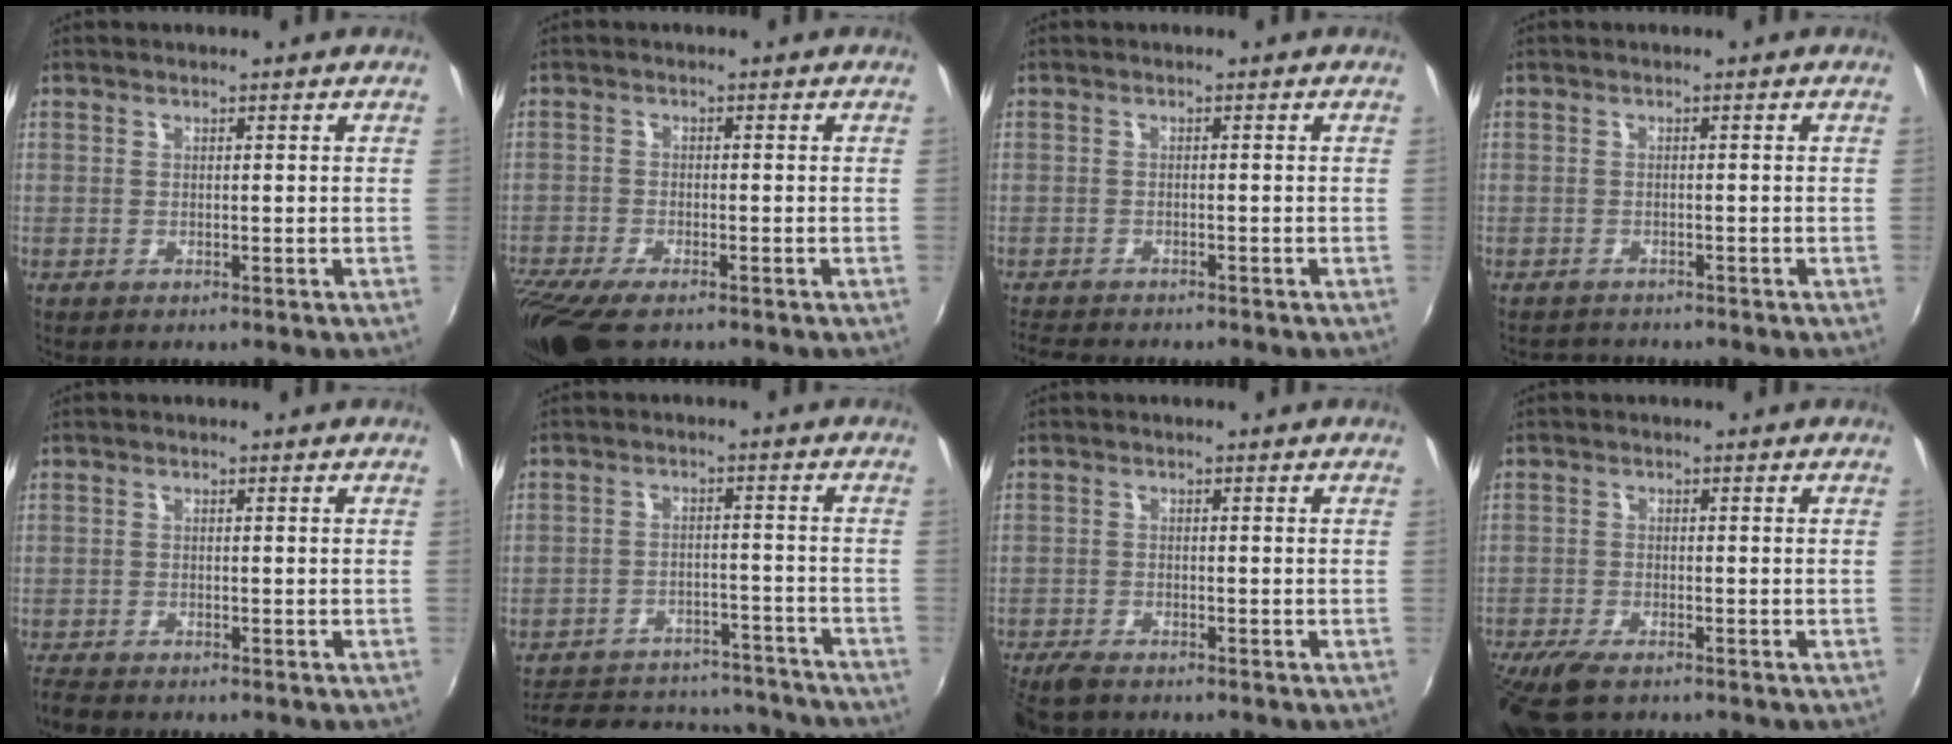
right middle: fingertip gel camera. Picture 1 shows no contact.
{"total": 9.1, "force": [-6.9, 2.6, 5.4], "torque": [-0.136, -0.045, -0.130]}
{"total": 5.3, "force": [-4.9, 0.8, 1.7], "torque": [-0.050, -0.019, -0.085]}
{"total": 3.0, "force": [-2.9, 0.8, 0.3], "torque": [-0.015, -0.007, -0.049]}
{"total": 3.2, "force": [-3.0, 0.6, 0.9], "torque": [-0.030, -0.016, -0.059]}
{"total": 20.9, "force": [-17.8, 8.3, 7.0], "torque": [-0.153, 0.036, -0.216]}
{"total": 4.8, "force": [-4.2, 1.3, 2.0], "torque": [-0.057, -0.022, -0.081]}
{"total": 8.1, "force": [-6.2, 2.6, 4.5], "torque": [-0.116, -0.032, -0.118]}